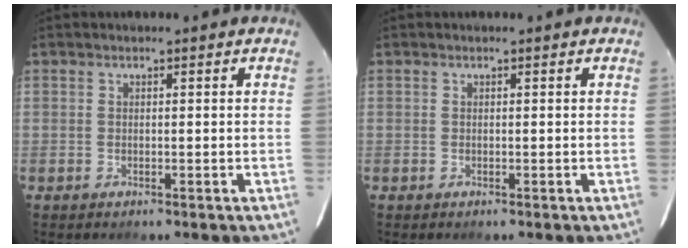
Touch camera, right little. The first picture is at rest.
{"total": 0.0}